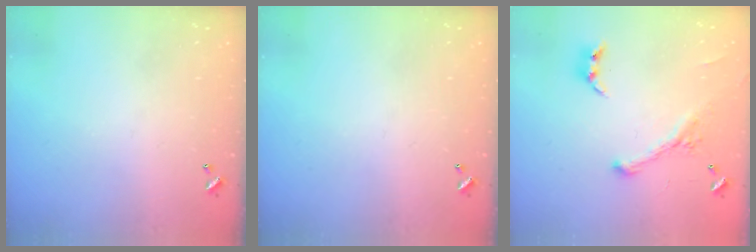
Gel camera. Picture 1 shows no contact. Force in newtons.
{"total": 0.0}
{"total": 1.1, "press": 0.6, "slide": 0.9}